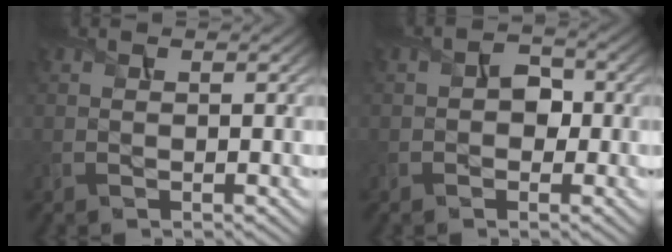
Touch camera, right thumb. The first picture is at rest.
{"total": 2.5, "force": [-0.4, 2.0, 1.4], "torque": [-0.022, 0.002, -0.012]}